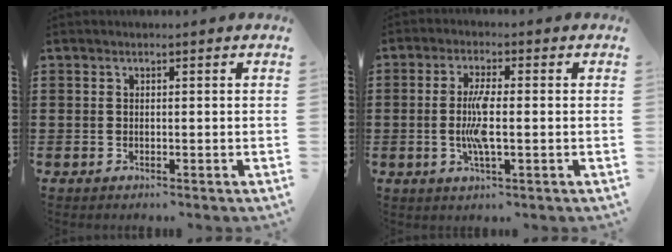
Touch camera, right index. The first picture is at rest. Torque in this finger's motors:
{"motor_torque": [1.45, -0.39, 0.67, 0.21]}